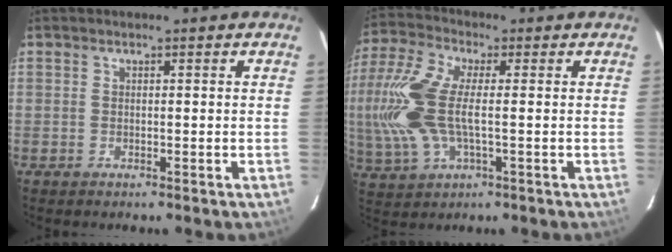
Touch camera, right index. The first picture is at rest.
{"total": 16.4, "force": [-0.7, 7.5, 14.5], "torque": [-0.328, 0.001, -0.014]}